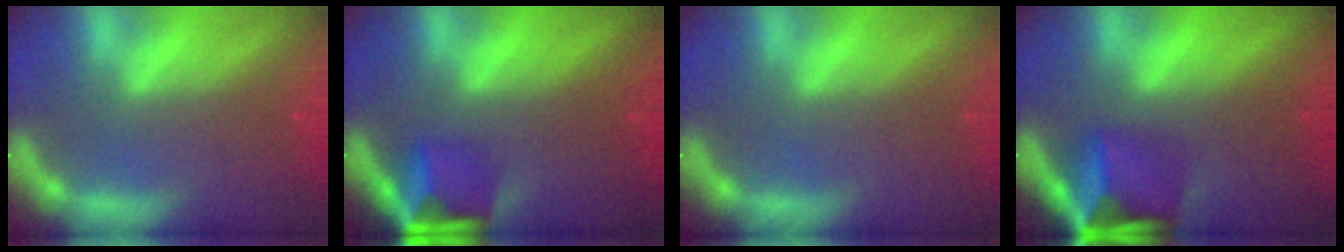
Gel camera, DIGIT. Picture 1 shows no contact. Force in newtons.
{"total": 5.4}
{"total": 0.0}
{"total": 8.1}